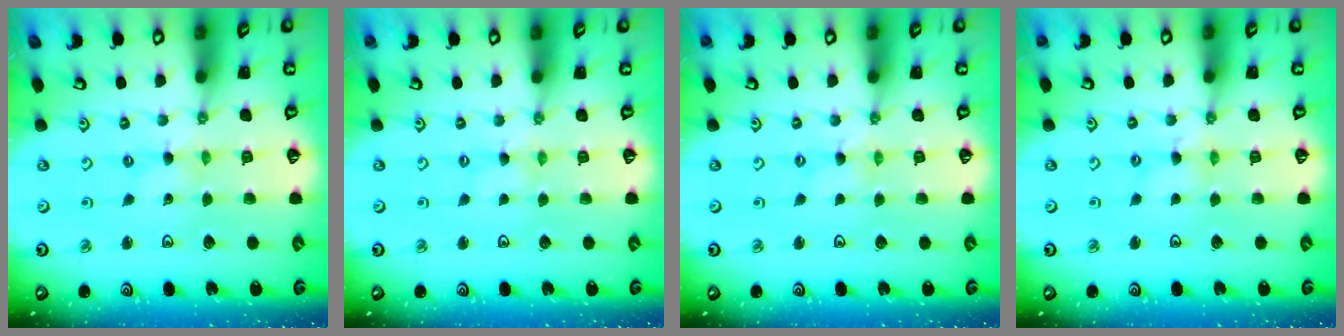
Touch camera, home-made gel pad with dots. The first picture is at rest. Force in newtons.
{"total": 0.0}
{"total": 0.8, "press": 0.8, "slide": 0.1}
{"total": 1.7, "press": 1.7, "slide": 0.2}